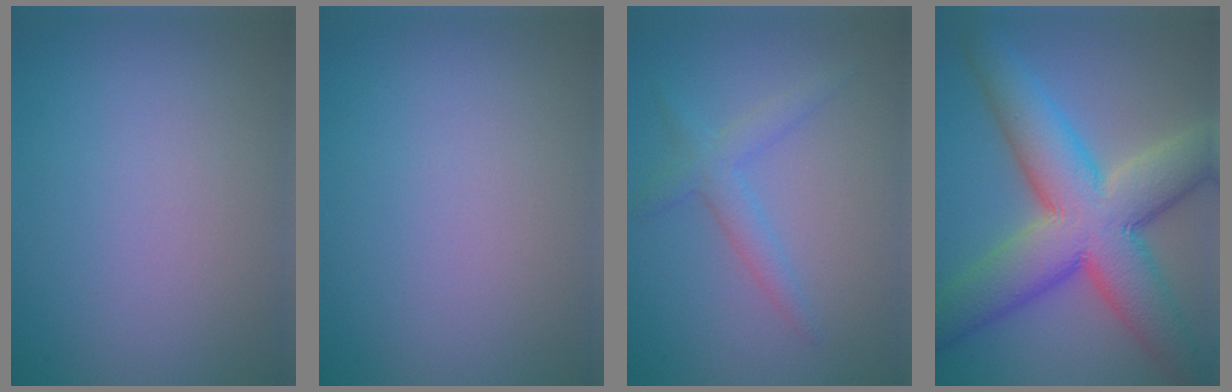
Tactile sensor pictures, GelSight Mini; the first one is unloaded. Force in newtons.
{"total": 0.0}
{"total": 2.4, "press": 2.4, "slide": 0.2}
{"total": 12.3, "press": 12.3, "slide": 0.6}